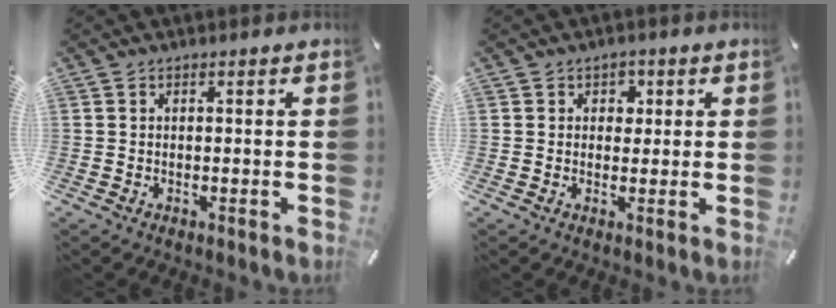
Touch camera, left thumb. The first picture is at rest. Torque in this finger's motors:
{"motor_torque": [0.35, 0.44, 0.16, -0.17, 0.04]}